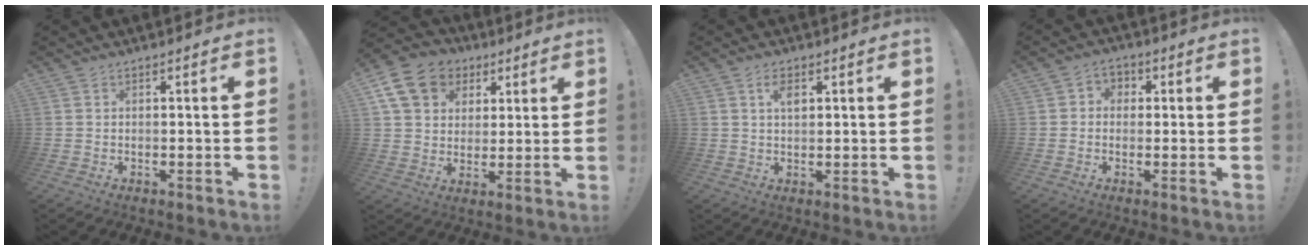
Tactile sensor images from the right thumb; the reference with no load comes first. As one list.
[{"total": 14.5, "force": [5.9, 11.6, 6.5], "torque": [-0.092, -0.022, 0.118]}, {"total": 3.5, "force": [1.6, 1.7, 2.6], "torque": [-0.040, -0.001, 0.024]}, {"total": 3.7, "force": [-0.5, 3.4, 1.3], "torque": [-0.018, 0.010, -0.008]}]